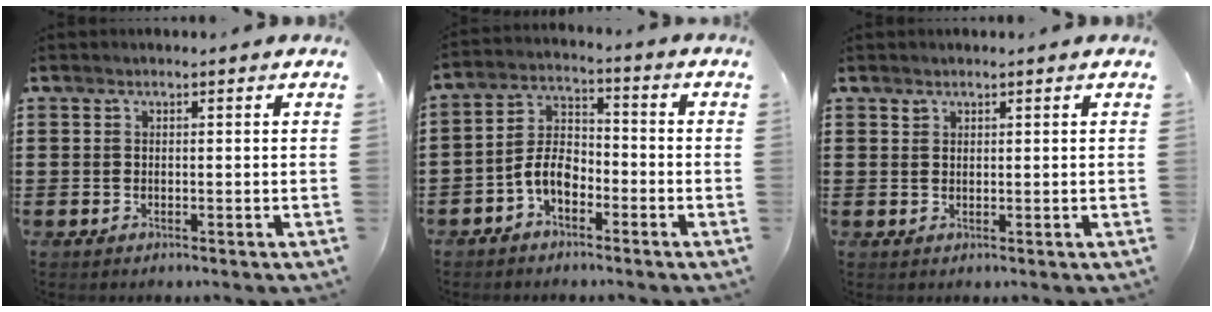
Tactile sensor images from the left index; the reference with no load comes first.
{"total": 5.7, "force": [-3.3, 3.1, 3.4], "torque": [-0.088, 0.006, -0.073]}
{"total": 0.9, "force": [0.8, 0.4, 0.0], "torque": [-0.003, 0.001, 0.016]}